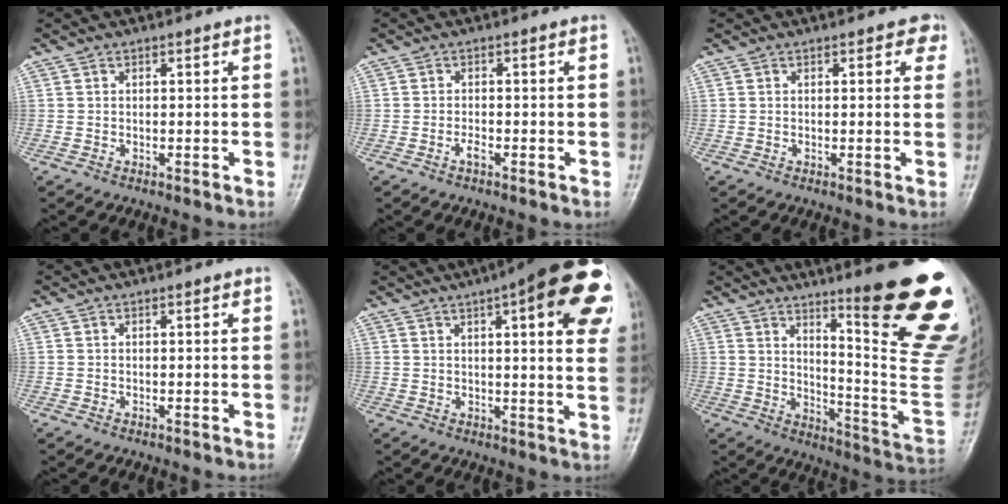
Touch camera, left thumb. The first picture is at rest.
{"total": 1.5, "force": [-0.9, 0.6, 1.1], "torque": [-0.019, 0.002, -0.021]}
{"total": 2.6, "force": [1.1, 1.6, 1.7], "torque": [0.005, 0.001, 0.004]}
{"total": 0.7, "force": [0.3, 0.3, 0.6], "torque": [-0.005, 0.001, 0.002]}
{"total": 22.7, "force": [9.2, 6.3, 19.8], "torque": [-0.224, -0.003, 0.113]}
{"total": 25.9, "force": [12.4, 4.1, 22.3], "torque": [-0.220, -0.070, 0.187]}